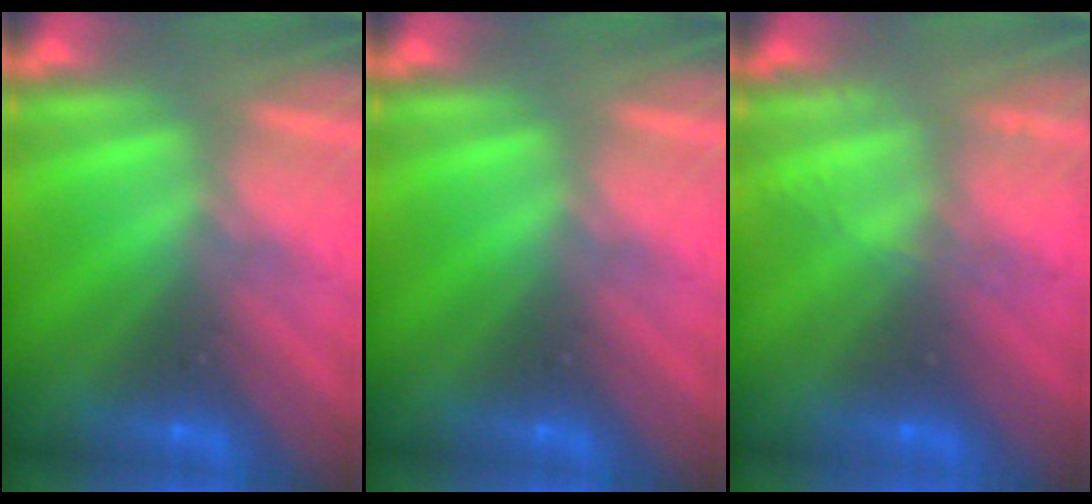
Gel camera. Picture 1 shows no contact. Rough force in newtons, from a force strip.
{"total": 0.0}
{"total": 2.1}